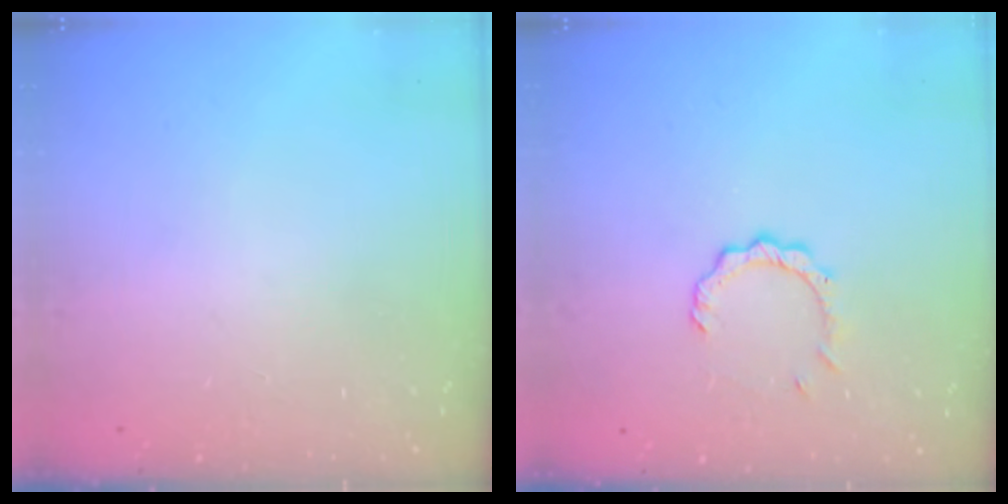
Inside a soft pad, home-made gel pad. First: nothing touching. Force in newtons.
{"total": 3.6, "press": 3.6, "slide": 0.4}